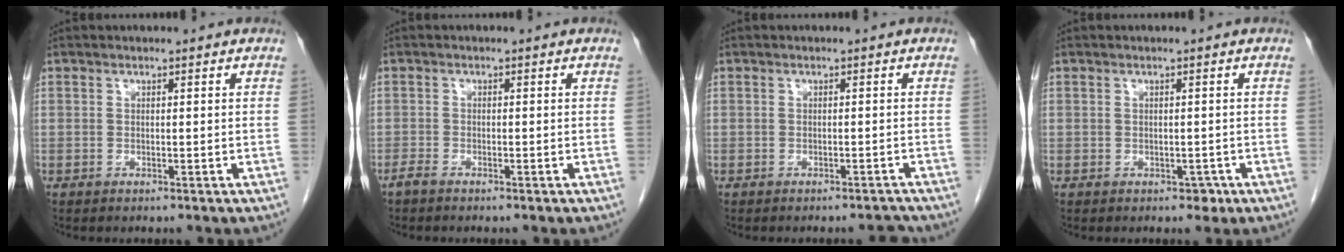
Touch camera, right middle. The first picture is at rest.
{"total": 1.3, "force": [-1.1, 0.0, 0.7], "torque": [-0.015, -0.003, -0.019]}
{"total": 1.9, "force": [-1.9, -0.2, 0.1], "torque": [0.005, -0.002, -0.022]}
{"total": 1.1, "force": [-0.5, 0.7, 0.6], "torque": [-0.006, 0.001, -0.001]}